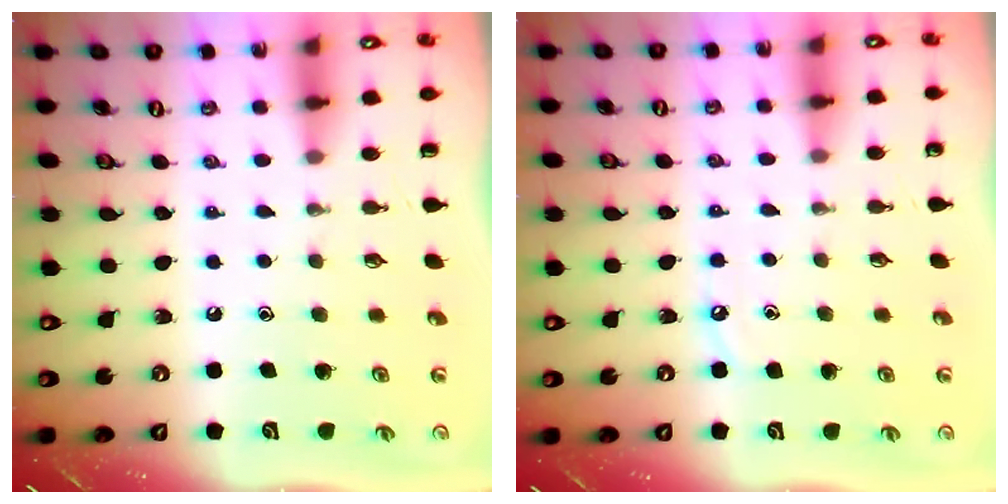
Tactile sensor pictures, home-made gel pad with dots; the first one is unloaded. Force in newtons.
{"total": 3.9, "press": 3.9, "slide": 0.5}